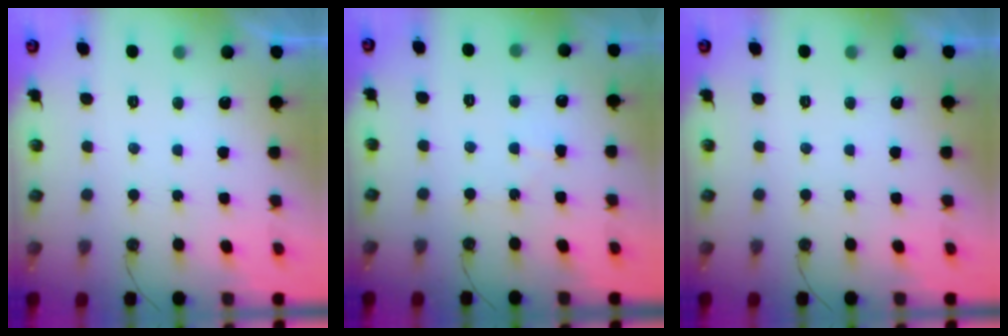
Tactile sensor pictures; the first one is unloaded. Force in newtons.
{"total": 5.0, "press": 4.9, "slide": 0.7}
{"total": 0.0}